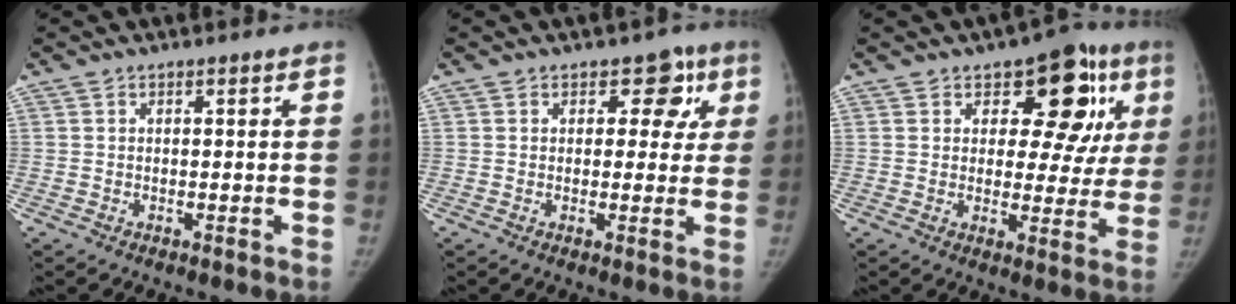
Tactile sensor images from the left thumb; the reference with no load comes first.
{"total": 6.2, "force": [2.4, 4.5, 3.7], "torque": [0.008, -0.002, 0.019]}
{"total": 14.0, "force": [5.6, 8.0, 10.0], "torque": [-0.060, -0.012, 0.067]}